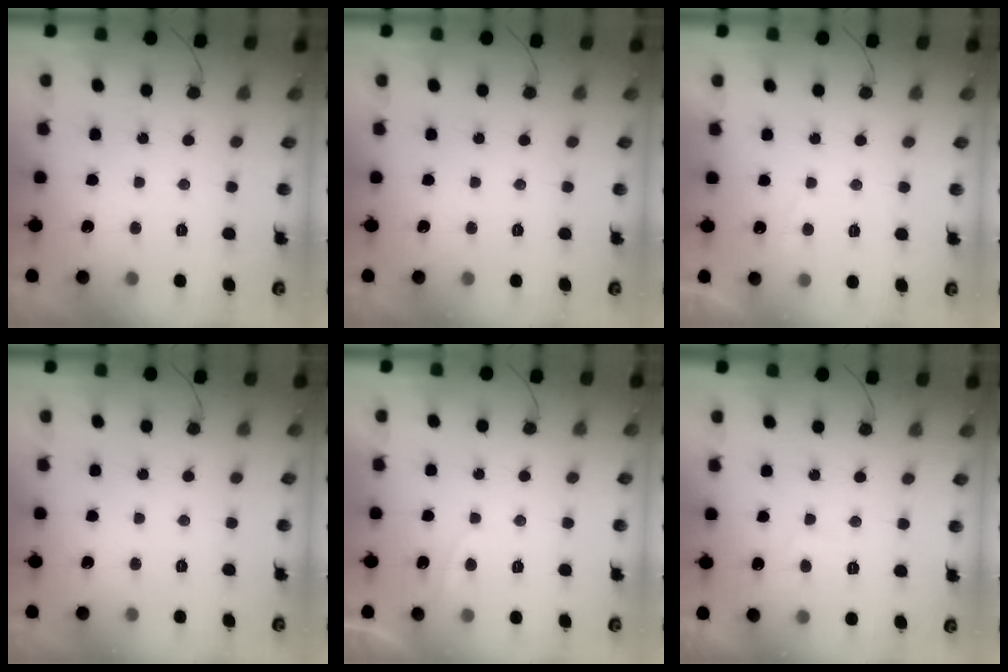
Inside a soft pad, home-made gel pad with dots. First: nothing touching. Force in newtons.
{"total": 0.0}
{"total": 0.9, "press": 0.7, "slide": 0.5}
{"total": 0.0}
{"total": 0.7, "press": 0.4, "slide": 0.5}
{"total": 2.7, "press": 2.6, "slide": 0.8}